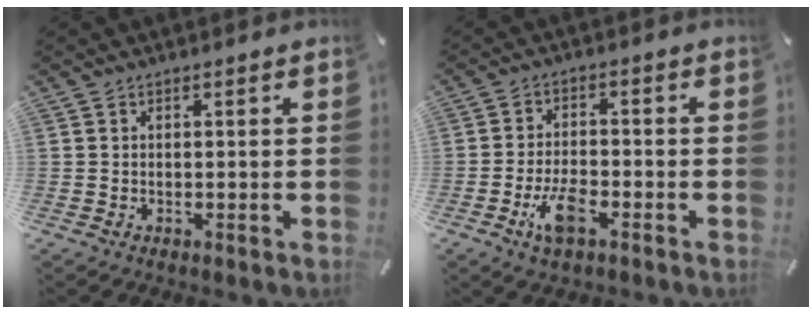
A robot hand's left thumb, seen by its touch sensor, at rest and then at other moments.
{"total": 7.3, "force": [-3.5, 3.4, 5.5], "torque": [-0.117, 0.009, -0.064]}